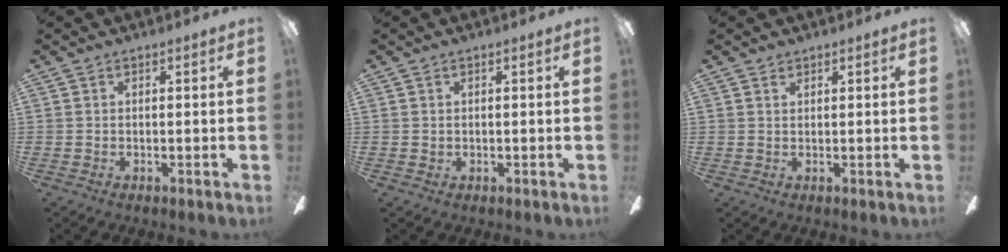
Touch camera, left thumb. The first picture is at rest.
{"total": 0.6, "force": [0.1, 0.5, 0.2], "torque": [-0.003, 0.004, 0.002]}
{"total": 1.6, "force": [1.4, 0.7, 0.5], "torque": [-0.003, -0.004, 0.025]}